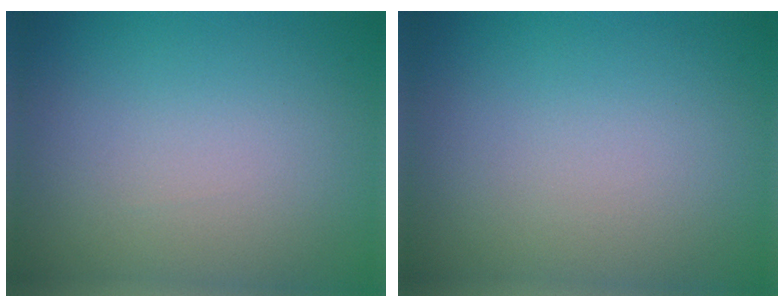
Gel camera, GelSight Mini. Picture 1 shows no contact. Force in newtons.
{"total": 0.0}